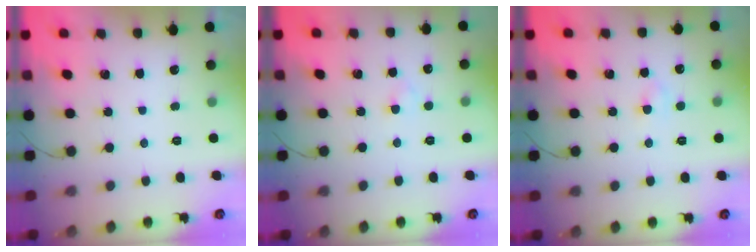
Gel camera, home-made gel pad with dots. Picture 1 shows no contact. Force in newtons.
{"total": 1.7, "press": 1.4, "slide": 0.8}
{"total": 2.0, "press": 1.8, "slide": 0.9}